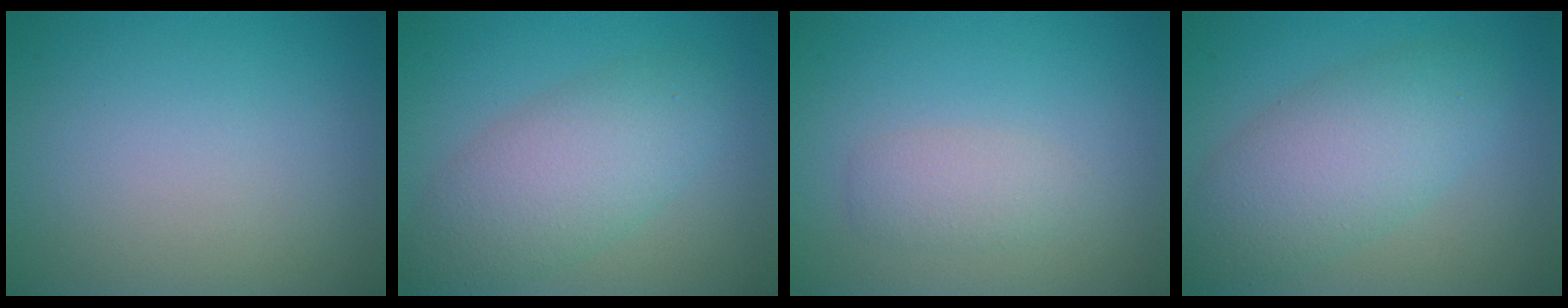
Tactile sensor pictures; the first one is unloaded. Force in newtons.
{"total": 5.9, "press": 5.9, "slide": 0.3}
{"total": 1.8, "press": 1.8, "slide": 0.1}
{"total": 6.0, "press": 6.0, "slide": 0.3}